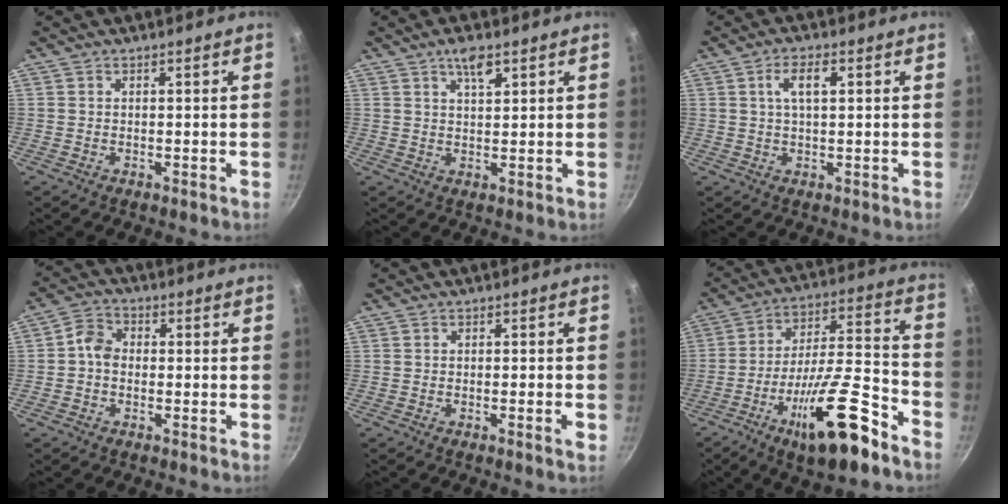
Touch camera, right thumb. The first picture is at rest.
{"total": 4.2, "force": [2.4, 1.5, 3.2], "torque": [-0.047, -0.009, 0.039]}
{"total": 4.6, "force": [1.3, 1.8, 4.0], "torque": [-0.070, 0.008, 0.023]}
{"total": 4.2, "force": [-0.6, 3.4, 2.5], "torque": [-0.036, 0.019, -0.027]}
{"total": 2.0, "force": [-0.7, 0.2, 1.8], "torque": [-0.027, 0.003, -0.012]}
{"total": 20.2, "force": [-11.1, 5.7, 15.9], "torque": [-0.235, 0.060, -0.183]}